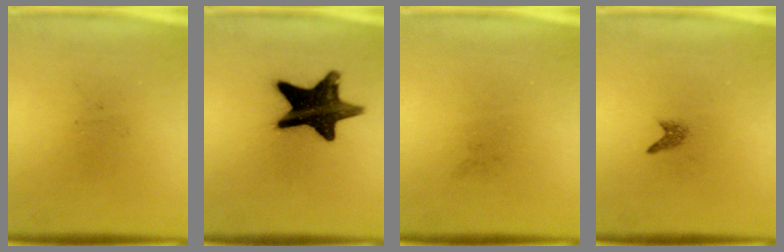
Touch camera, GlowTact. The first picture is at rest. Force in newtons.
{"total": 16.0}
{"total": 0.0}
{"total": 0.9}